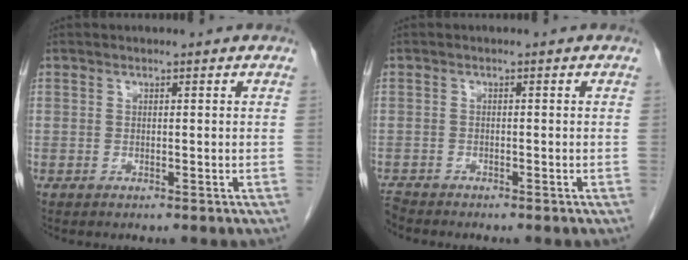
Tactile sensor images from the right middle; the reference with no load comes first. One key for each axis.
{"total": 1.9, "fx": -1.9, "fy": 0.1, "fz": -0.1, "tx": -0.003, "ty": -0.011, "tz": -0.035}